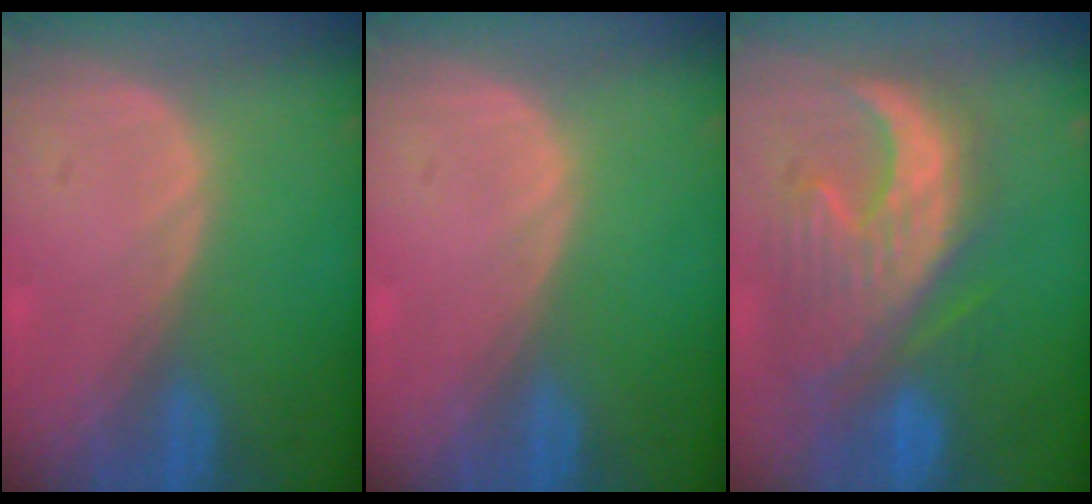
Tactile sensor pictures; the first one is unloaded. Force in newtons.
{"total": 0.0}
{"total": 11.1, "press": 10.7, "slide": 2.9}